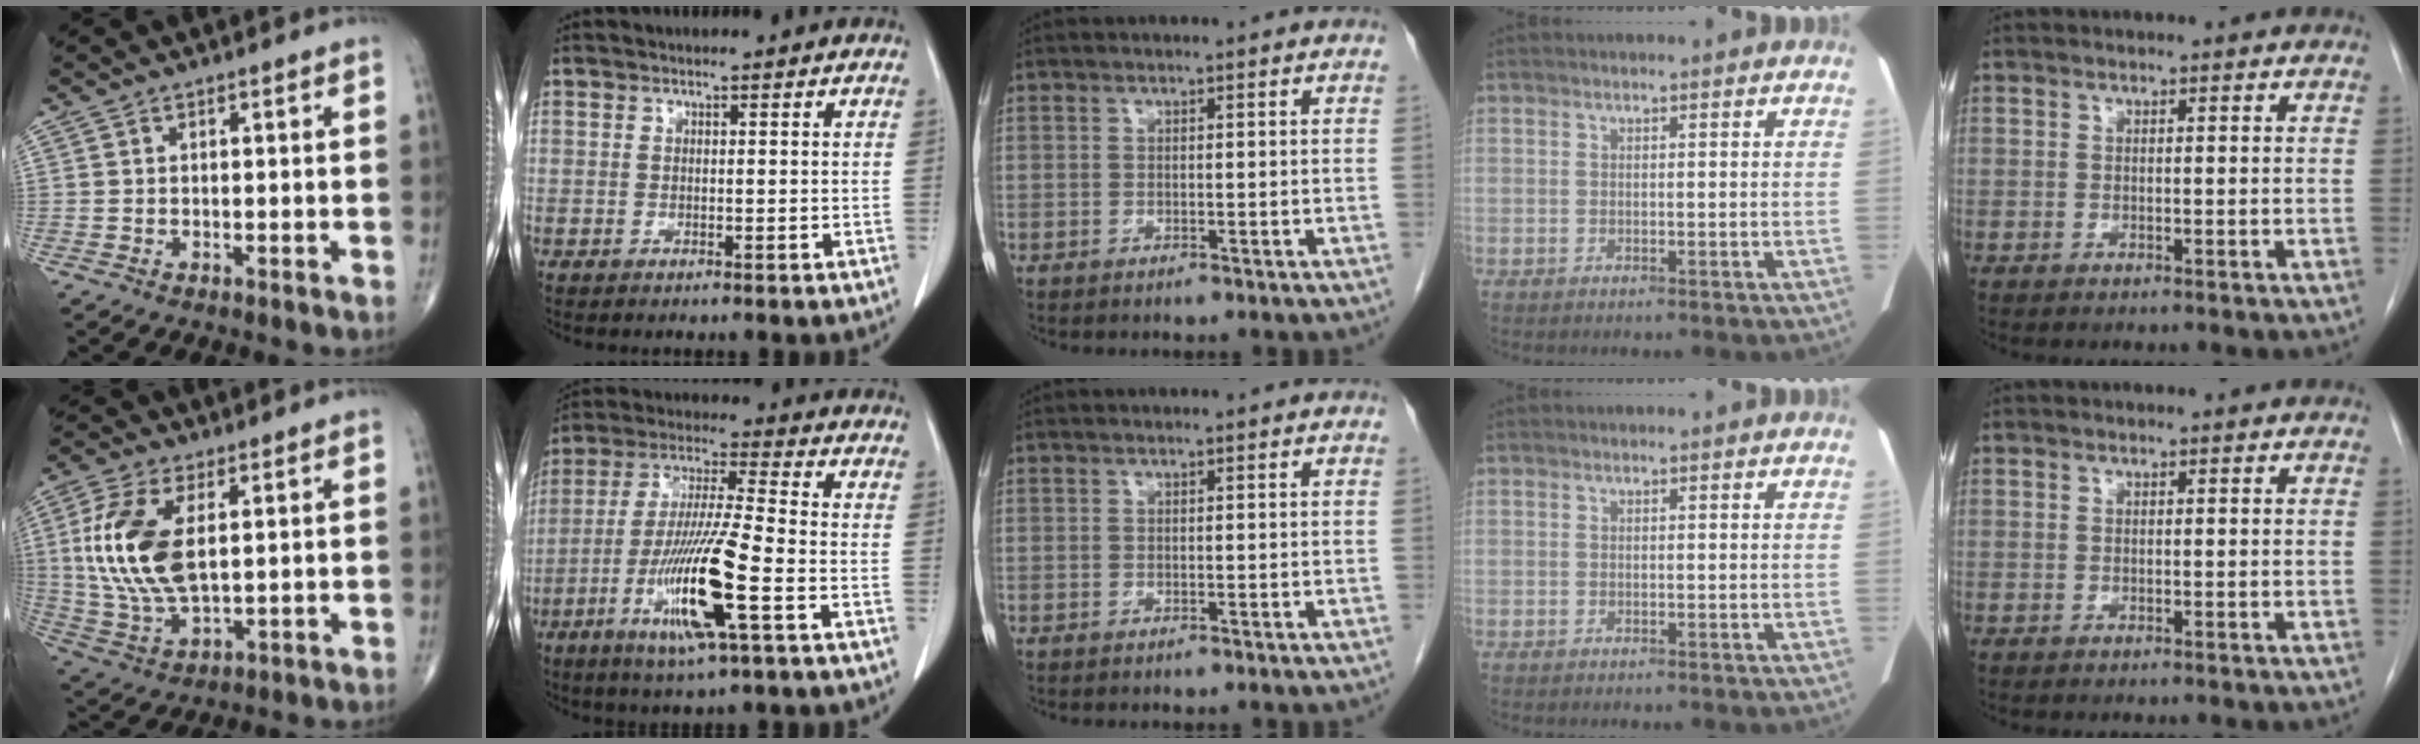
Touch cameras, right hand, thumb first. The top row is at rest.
{"thumb": {"total": 15.2, "force": [2.7, 7.6, 12.9], "torque": [-0.277, -0.009, 0.060]}, "index": {"total": 15.1, "force": [-5.5, 0.3, 14.0], "torque": [-0.282, -0.023, -0.104]}}